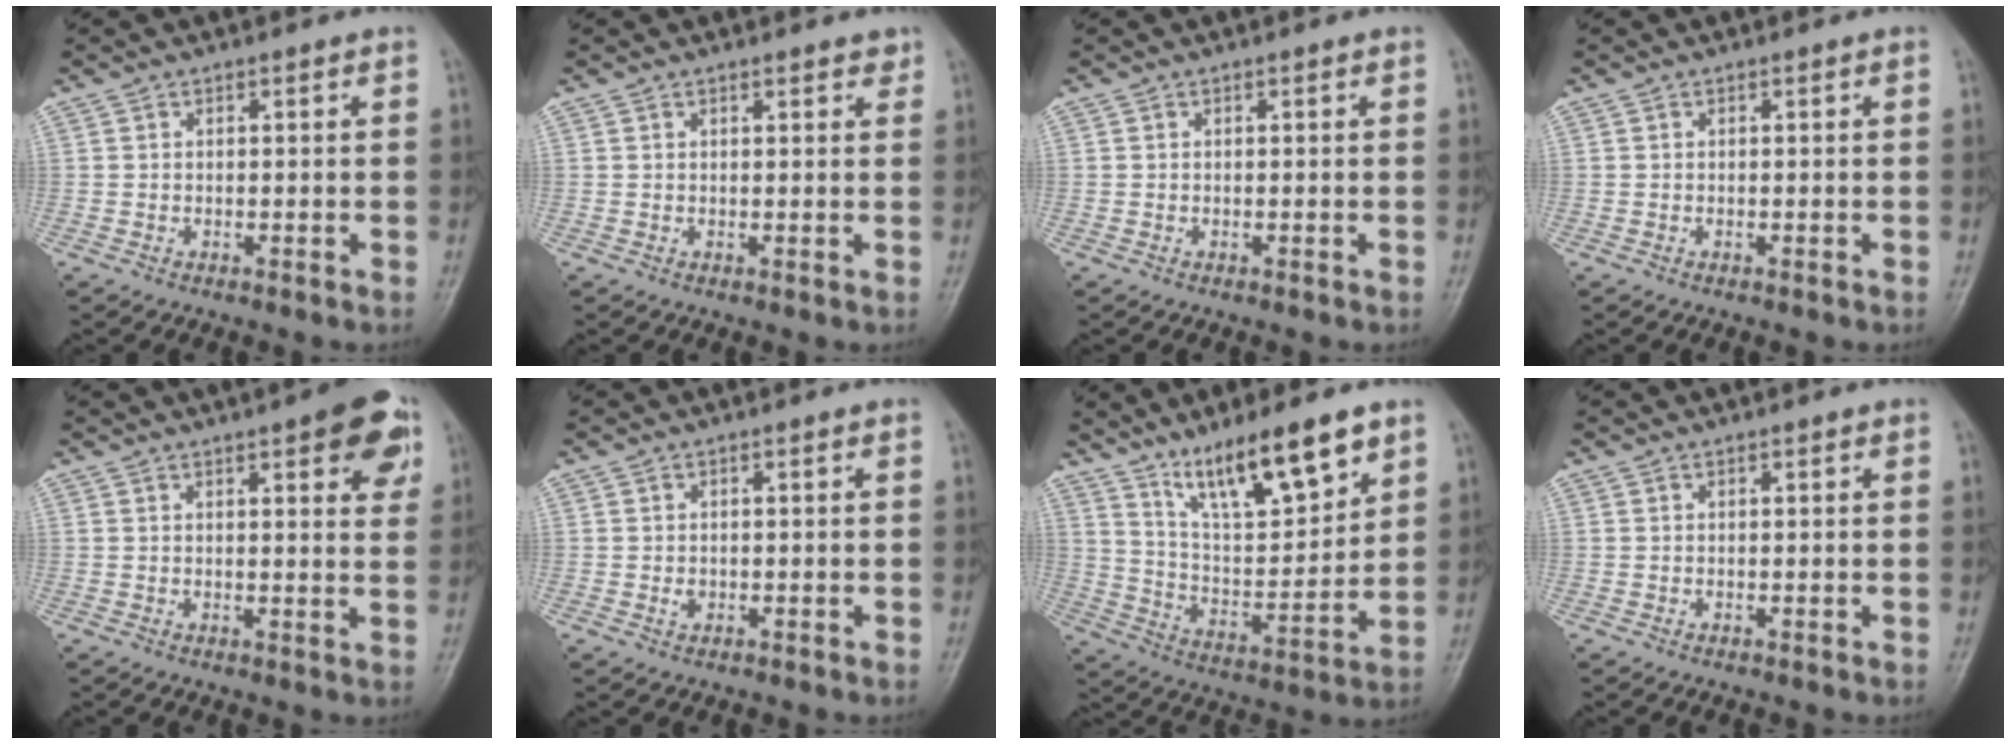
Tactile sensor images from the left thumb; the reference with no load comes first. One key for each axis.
{"total": 2.1, "fx": 1.6, "fy": 0.8, "fz": 1.0, "tx": -0.003, "ty": -0.005, "tz": 0.017}
{"total": 0.0}
{"total": 0.0}
{"total": 9.3, "fx": 4.6, "fy": 2.8, "fz": 7.6, "tx": -0.067, "ty": -0.013, "tz": 0.050}
{"total": 1.3, "fx": -0.1, "fy": 1.0, "fz": 0.7, "tx": -0.009, "ty": 0.000, "tz": 0.000}
{"total": 16.8, "fx": 11.1, "fy": 4.5, "fz": 11.8, "tx": -0.172, "ty": -0.056, "tz": 0.204}
{"total": 0.6, "fx": 0.3, "fy": 0.2, "fz": 0.4, "tx": -0.007, "ty": -0.001, "tz": 0.003}